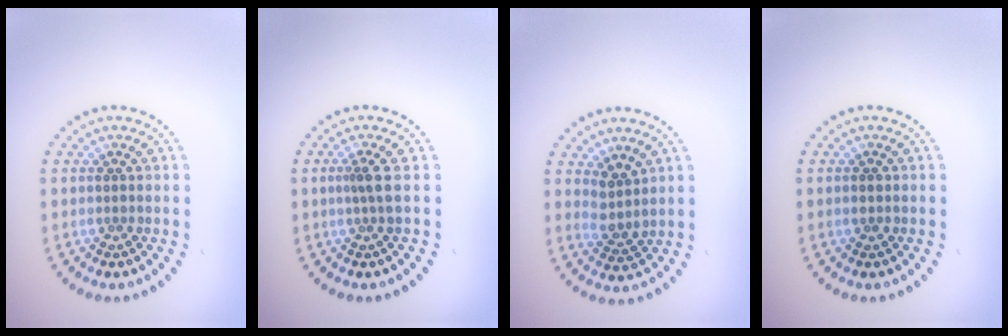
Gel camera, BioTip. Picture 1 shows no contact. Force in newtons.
{"total": 1.7, "press": 1.2, "slide": 1.1}
{"total": 2.4, "press": 1.9, "slide": 1.4}
{"total": 1.1, "press": 1.1, "slide": 0.1}